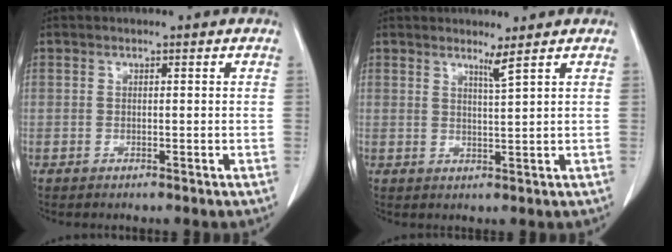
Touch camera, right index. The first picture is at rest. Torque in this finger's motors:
{"motor_torque": [0.08, 0.05, 0.00, 0.01]}